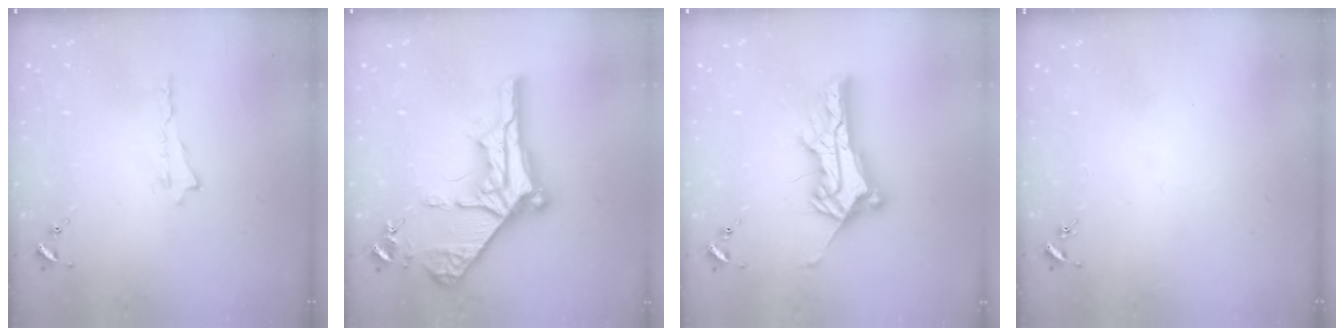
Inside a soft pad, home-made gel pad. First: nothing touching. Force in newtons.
{"total": 10.5, "press": 10.5, "slide": 1.2}
{"total": 10.8, "press": 10.8, "slide": 0.9}
{"total": 0.0}